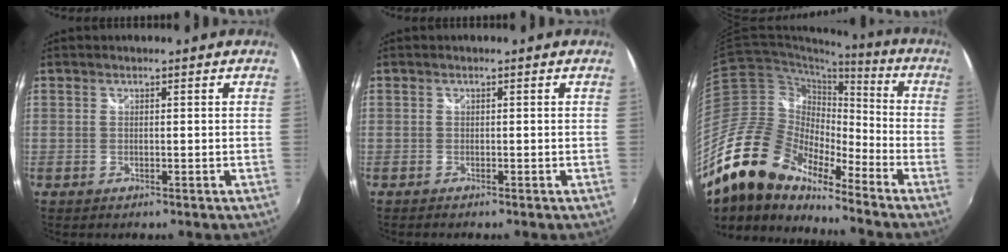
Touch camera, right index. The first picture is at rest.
{"total": 0.6, "force": [-0.6, 0.3, 0.1], "torque": [-0.006, -0.004, -0.014]}
{"total": 19.8, "force": [-15.7, 7.7, 9.2], "torque": [-0.168, -0.007, -0.304]}